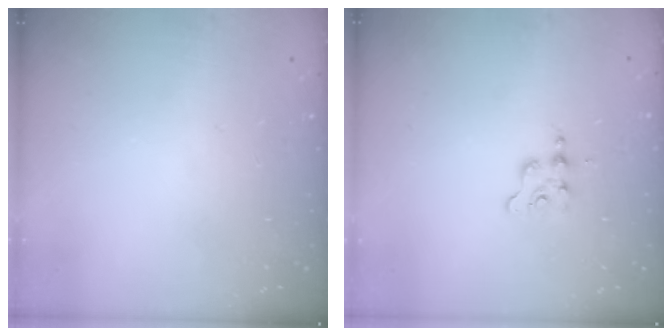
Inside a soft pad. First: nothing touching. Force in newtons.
{"total": 1.7, "press": 1.7, "slide": 0.3}